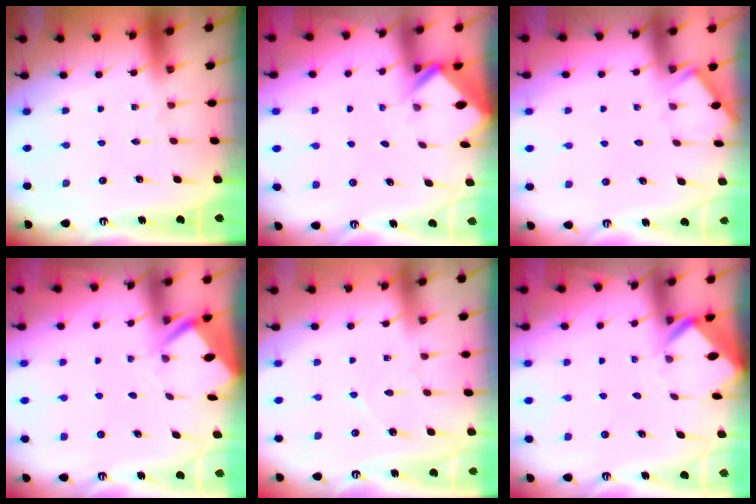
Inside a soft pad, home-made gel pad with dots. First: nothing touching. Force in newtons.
{"total": 2.7, "press": 2.7, "slide": 0.1}
{"total": 2.4, "press": 2.4, "slide": 0.3}
{"total": 3.9, "press": 3.9, "slide": 0.3}
{"total": 3.3, "press": 3.3, "slide": 0.1}
{"total": 3.0, "press": 3.0, "slide": 0.2}